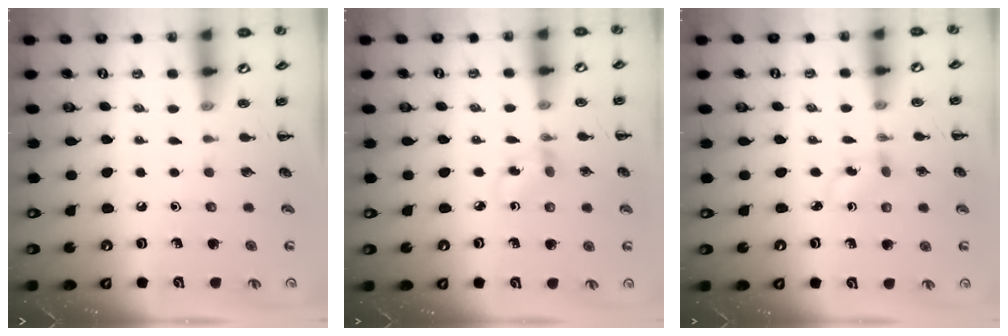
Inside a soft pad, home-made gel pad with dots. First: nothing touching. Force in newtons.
{"total": 3.3, "press": 3.0, "slide": 1.2}
{"total": 1.9, "press": 1.7, "slide": 0.9}